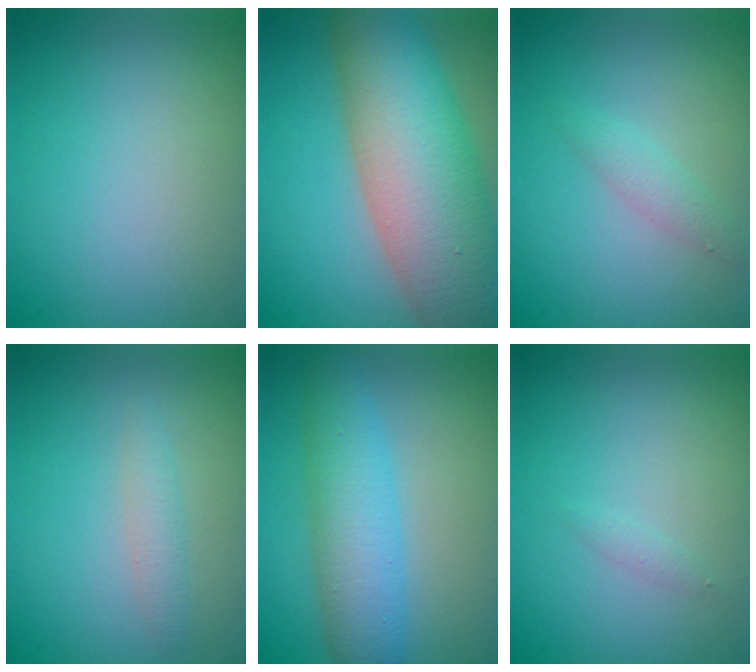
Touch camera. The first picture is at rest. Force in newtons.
{"total": 13.8, "press": 13.7, "slide": 0.6}
{"total": 1.5, "press": 1.5, "slide": 0.0}
{"total": 1.4, "press": 1.4, "slide": 0.0}
{"total": 5.1, "press": 5.0, "slide": 0.2}
{"total": 0.6, "press": 0.6, "slide": 0.0}